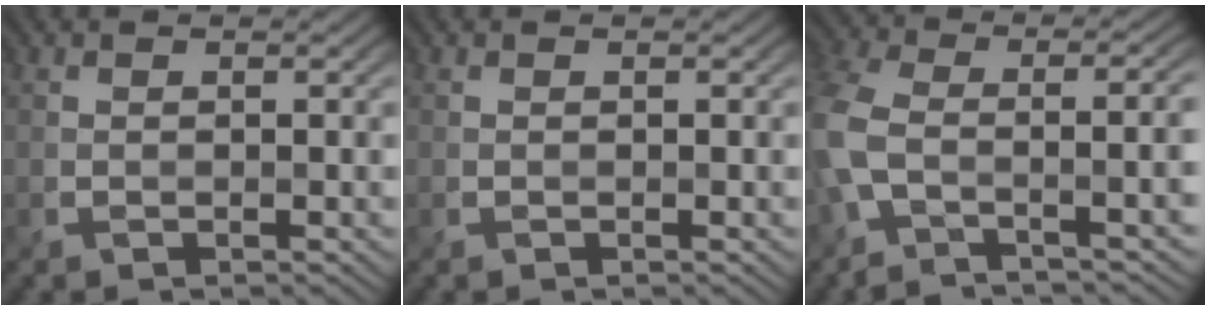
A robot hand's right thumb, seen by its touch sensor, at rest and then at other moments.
{"total": 0.0}
{"total": 10.2, "force": [-2.9, 4.1, 8.9], "torque": [-0.200, -0.012, -0.061]}